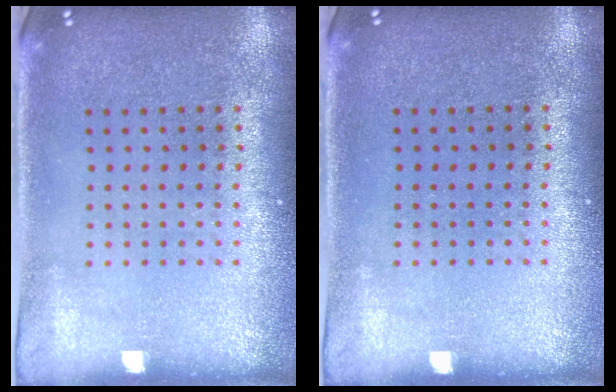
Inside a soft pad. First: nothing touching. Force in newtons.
{"total": 0.0}